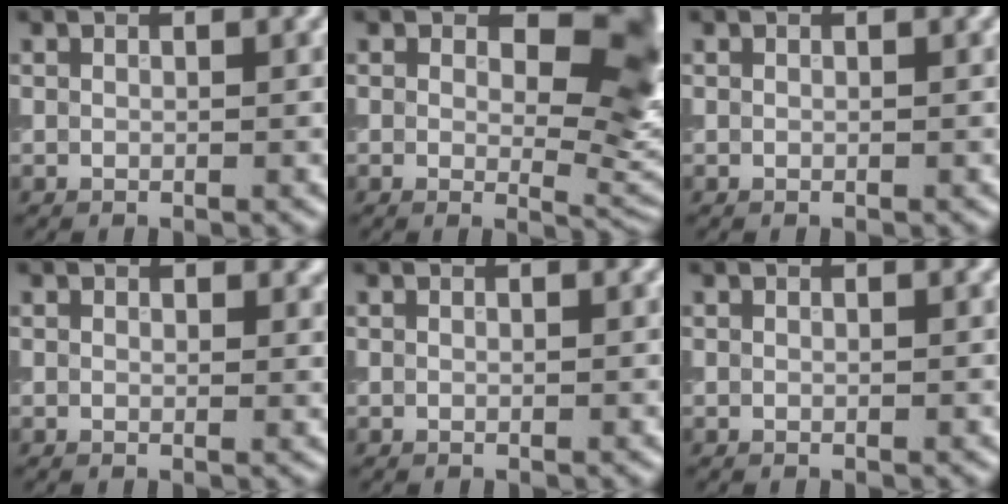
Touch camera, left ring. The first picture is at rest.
{"total": 9.7, "force": [2.3, 5.5, 7.6], "torque": [-0.084, -0.009, 0.034]}
{"total": 0.0}
{"total": 1.1, "force": [0.6, 0.7, 0.5], "torque": [-0.002, -0.005, 0.009]}
{"total": 0.0}
{"total": 0.0}